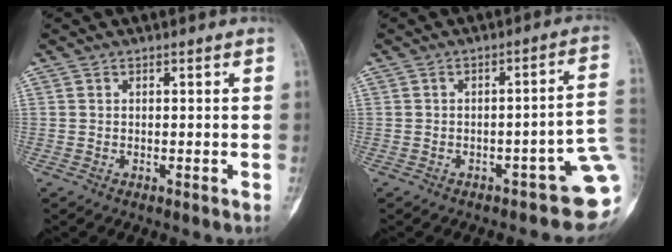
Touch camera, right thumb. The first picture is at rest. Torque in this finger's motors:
{"motor_torque": [2.24, 0.83, 1.30, -1.48, 0.16]}